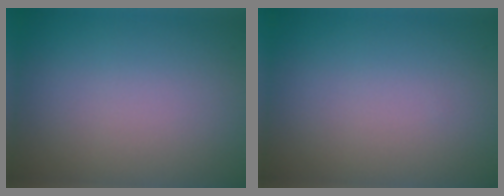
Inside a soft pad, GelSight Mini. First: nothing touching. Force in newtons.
{"total": 0.0}